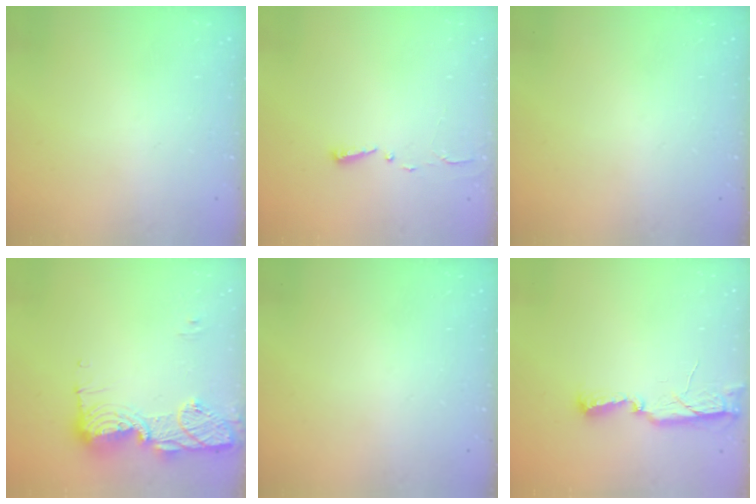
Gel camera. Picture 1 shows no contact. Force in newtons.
{"total": 2.7, "press": 2.7, "slide": 0.4}
{"total": 0.0}
{"total": 14.7, "press": 14.7, "slide": 1.4}
{"total": 0.0}
{"total": 9.0, "press": 7.8, "slide": 4.5}